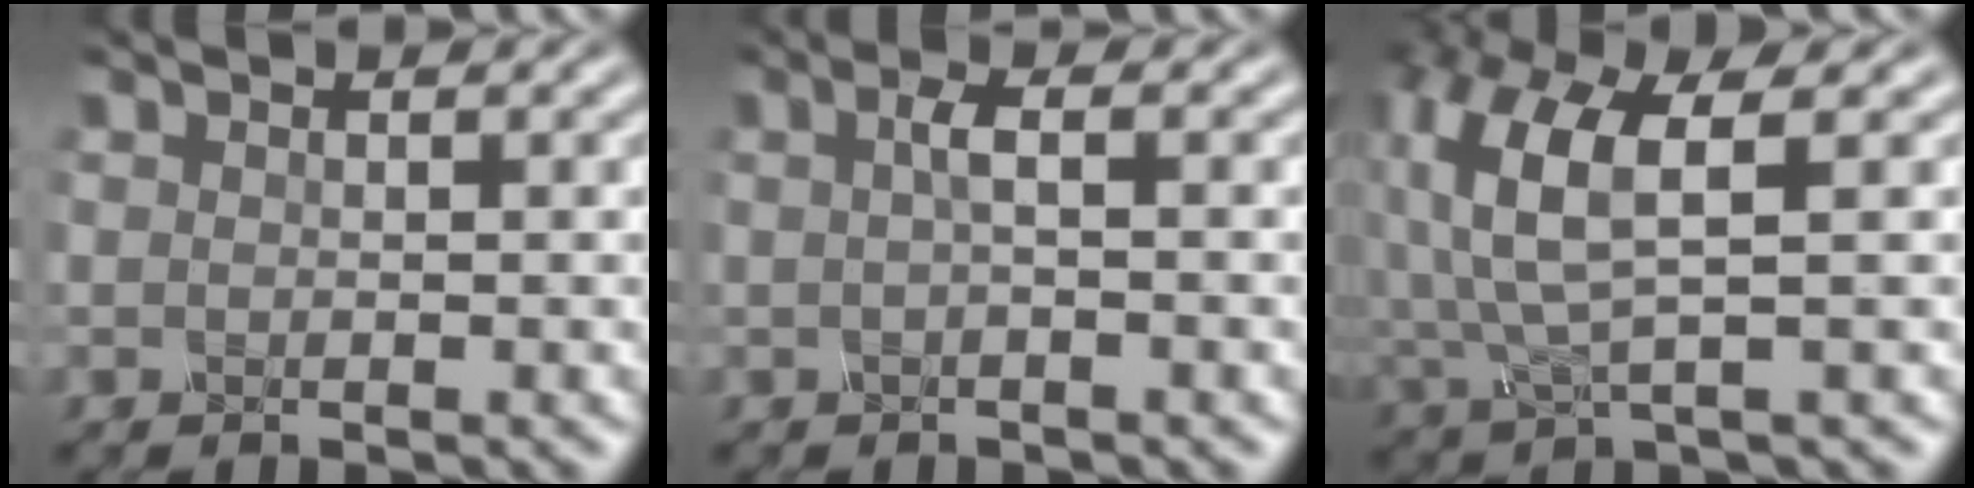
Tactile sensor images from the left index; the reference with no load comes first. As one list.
[{"total": 1.4, "force": [-0.2, 0.3, 1.4], "torque": [-0.030, 0.004, -0.007]}, {"total": 6.6, "force": [0.8, 2.5, 6.1], "torque": [-0.150, 0.007, 0.014]}]